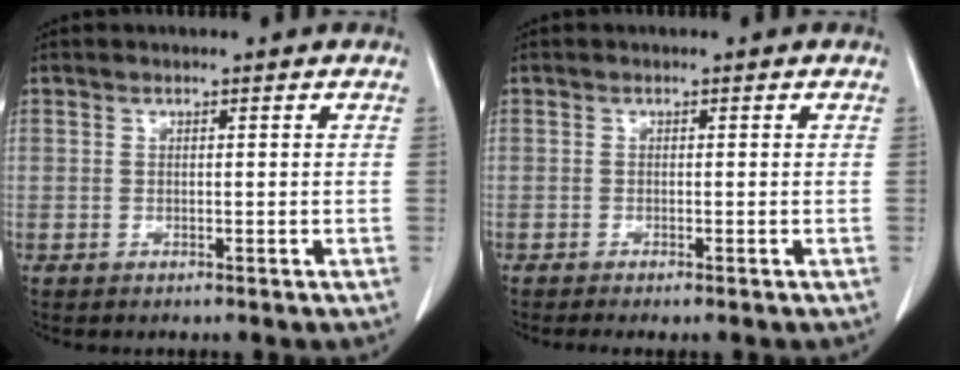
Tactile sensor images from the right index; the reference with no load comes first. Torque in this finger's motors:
{"motor_torque": [0.25, -0.25, 0.12, 0.02]}